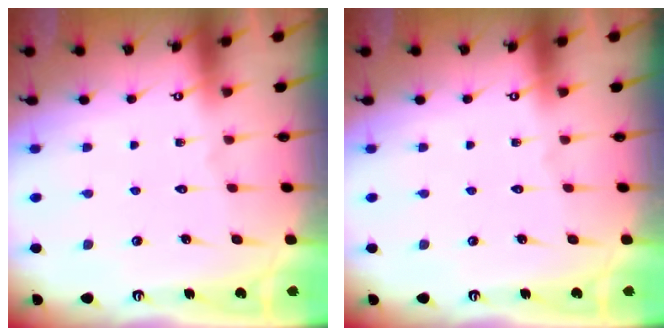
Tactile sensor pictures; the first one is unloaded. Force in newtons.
{"total": 0.0}